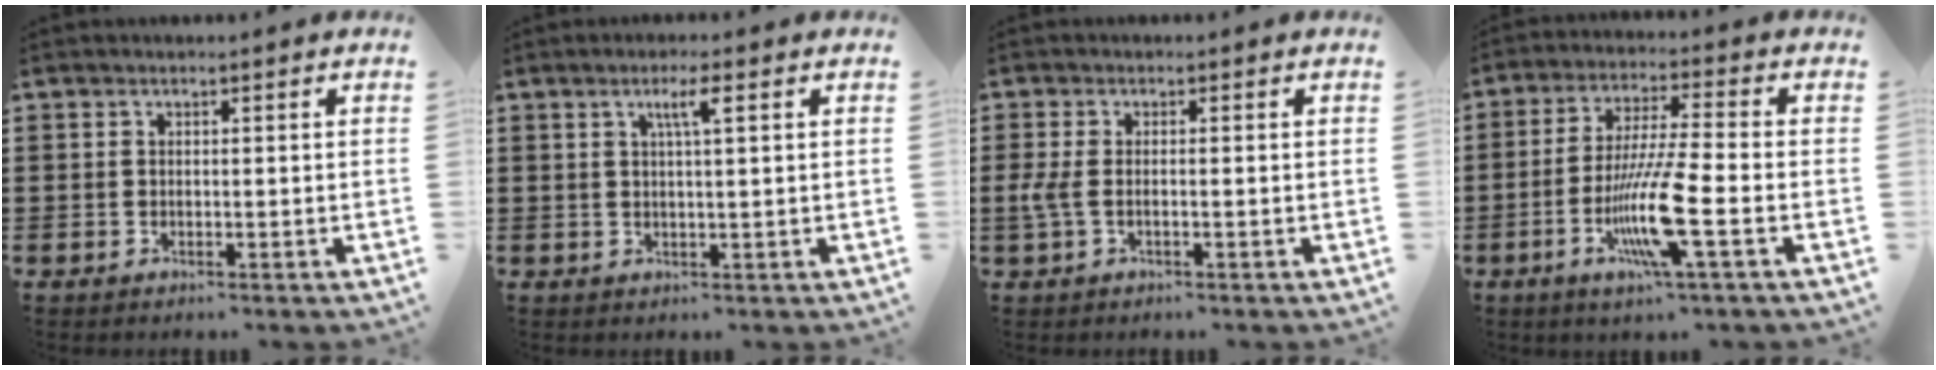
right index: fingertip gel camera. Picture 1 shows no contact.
{"total": 3.0, "force": [1.1, 0.2, 2.8], "torque": [-0.058, 0.003, 0.016]}
{"total": 2.5, "force": [-0.8, 0.7, 2.2], "torque": [-0.062, -0.007, -0.022]}
{"total": 11.5, "force": [-4.1, 1.1, 10.7], "torque": [-0.223, -0.017, -0.082]}